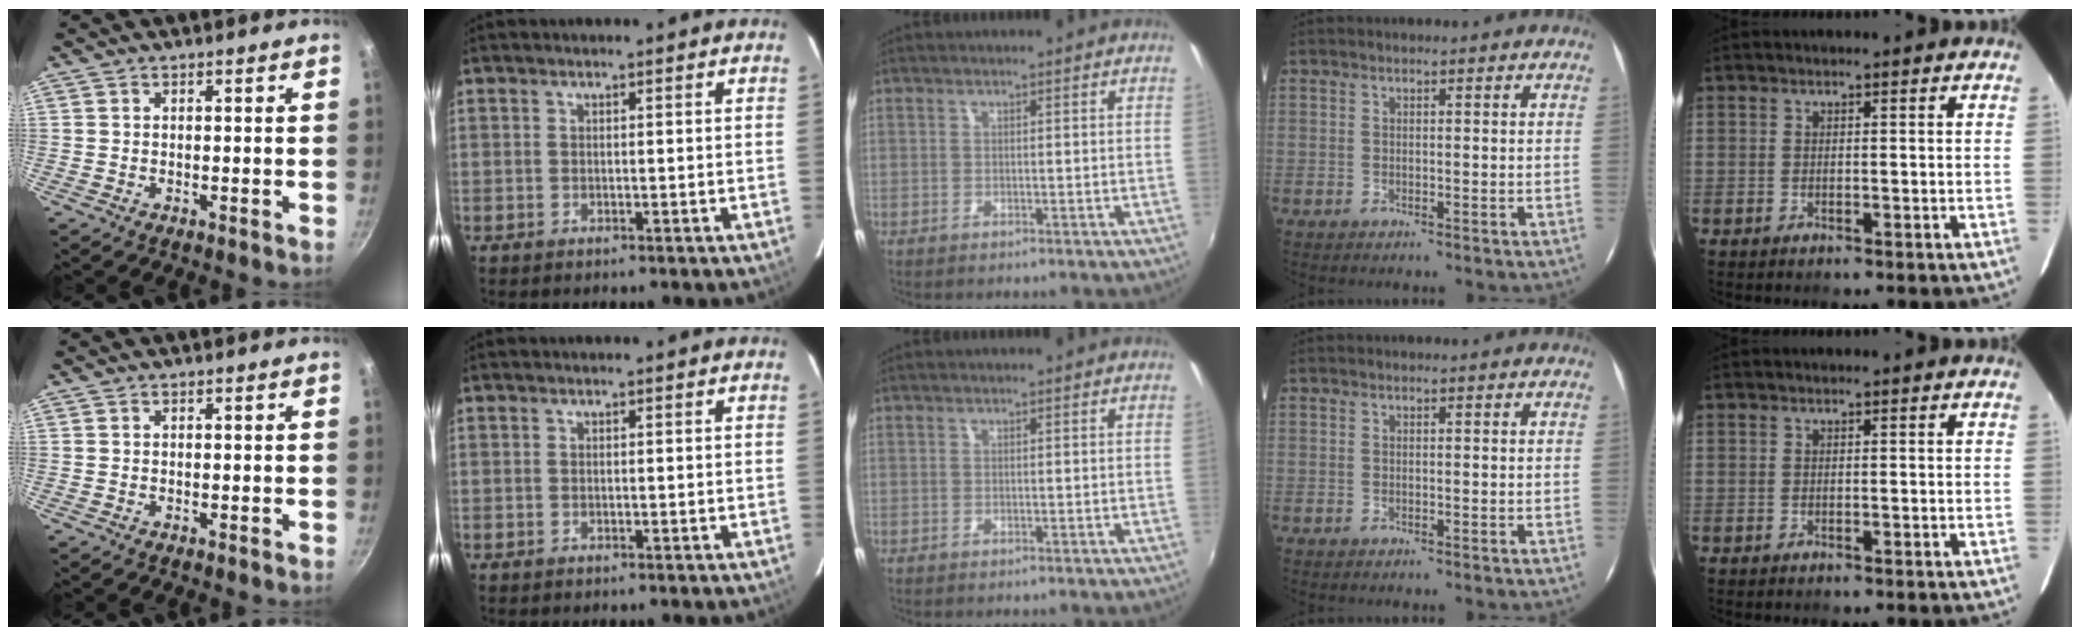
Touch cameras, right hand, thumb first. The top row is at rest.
{}